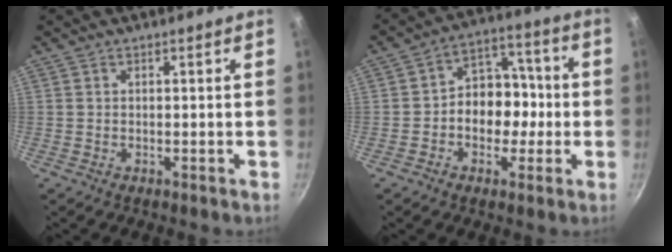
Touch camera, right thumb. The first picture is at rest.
{"total": 11.0, "force": [-1.5, 8.6, 6.7], "torque": [-0.036, 0.040, -0.035]}